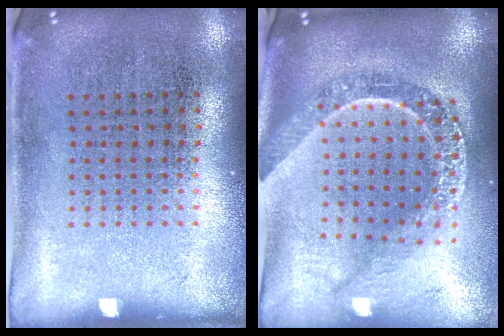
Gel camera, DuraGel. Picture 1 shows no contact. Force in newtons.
{"total": 2.5, "press": 2.1, "slide": 1.4}